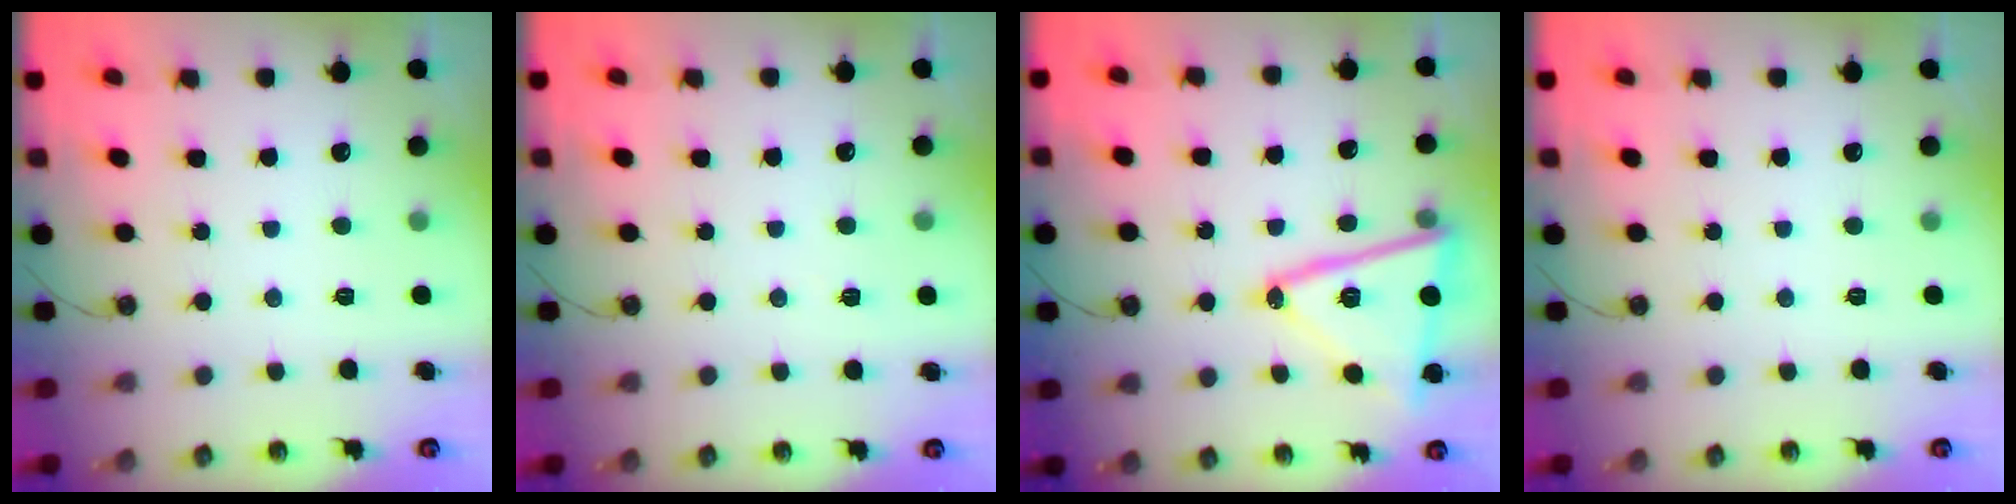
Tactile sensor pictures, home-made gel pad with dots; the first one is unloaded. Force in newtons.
{"total": 2.0, "press": 0.8, "slide": 1.8}
{"total": 18.7, "press": 18.6, "slide": 1.3}
{"total": 0.0}